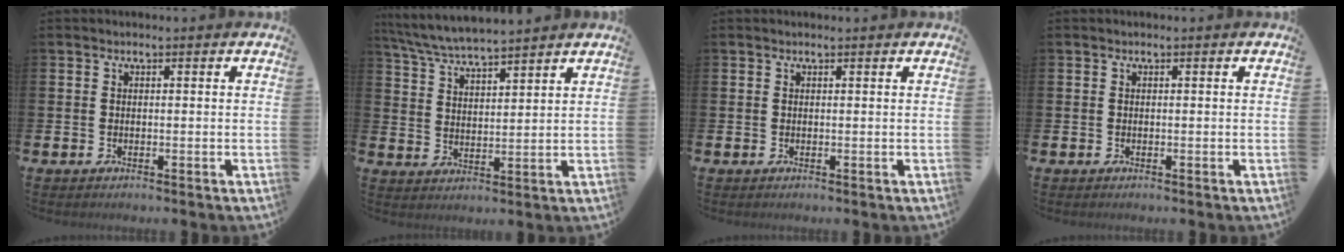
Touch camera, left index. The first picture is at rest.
{"total": 5.8, "force": [5.7, 0.2, 1.2], "torque": [-0.048, -0.028, 0.101]}
{"total": 0.0}
{"total": 0.0}